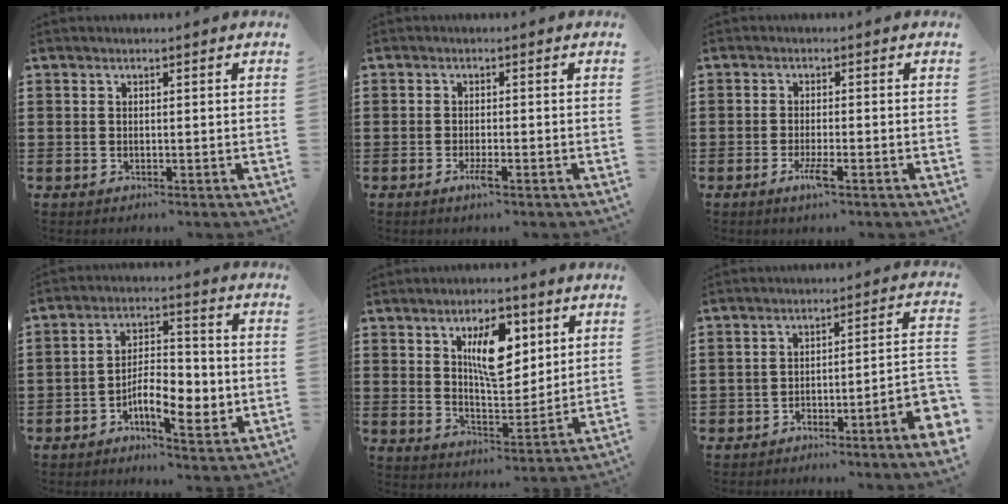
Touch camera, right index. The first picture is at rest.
{"total": 1.9, "force": [-1.0, 0.1, 1.6], "torque": [-0.034, -0.006, -0.020]}
{"total": 3.0, "force": [-1.5, 0.2, 2.6], "torque": [-0.057, -0.013, -0.028]}
{"total": 8.0, "force": [-3.0, 3.5, 6.5], "torque": [-0.109, 0.003, -0.056]}
{"total": 9.4, "force": [3.9, 4.3, 7.4], "torque": [-0.124, -0.001, 0.061]}
{"total": 5.2, "force": [-4.6, 0.1, 2.5], "torque": [-0.037, -0.006, -0.090]}